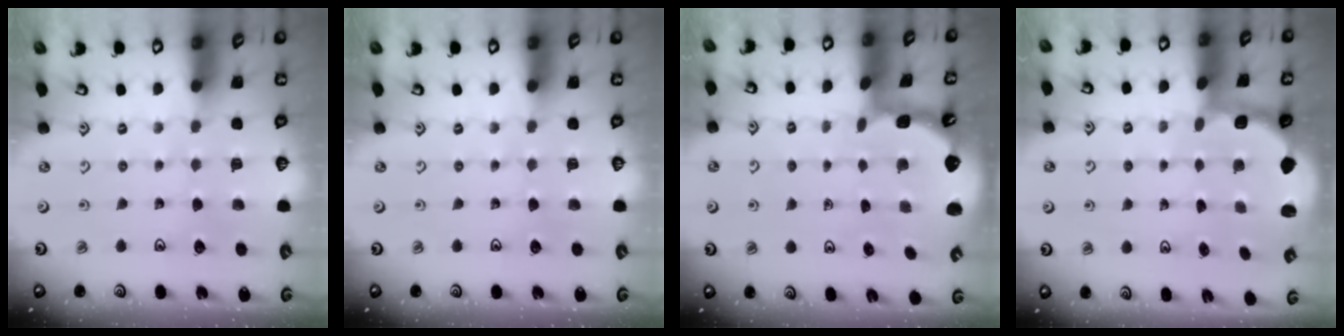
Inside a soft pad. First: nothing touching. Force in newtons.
{"total": 0.0}
{"total": 1.2, "press": 1.1, "slide": 0.1}
{"total": 2.3, "press": 2.0, "slide": 1.0}